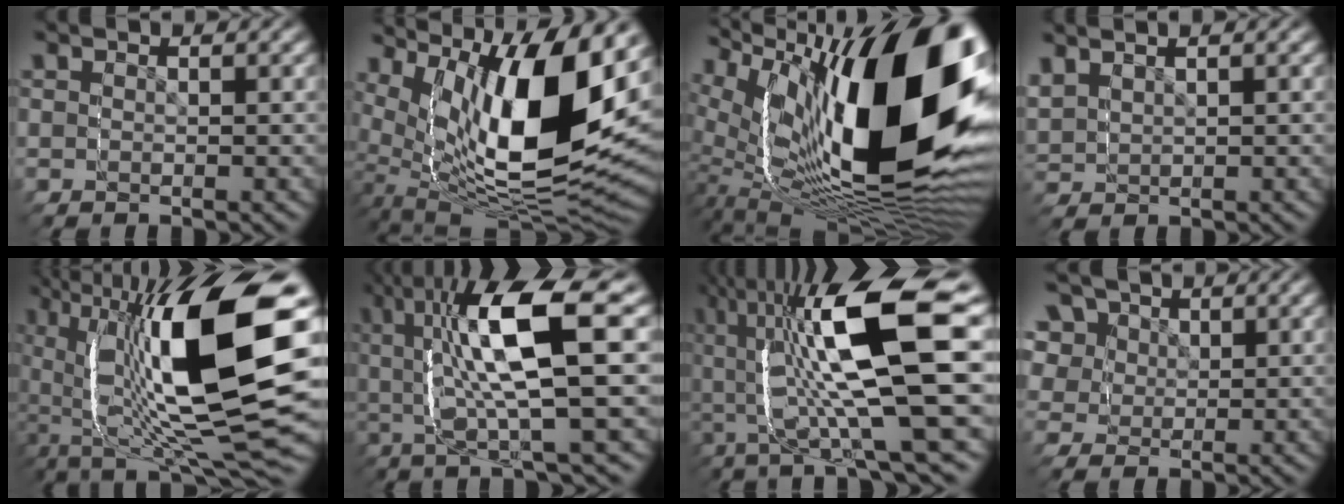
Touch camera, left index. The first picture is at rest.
{"total": 14.8, "force": [1.4, 9.7, 11.1], "torque": [-0.229, -0.015, 0.032]}
{"total": 21.5, "force": [-0.1, 11.5, 18.2], "torque": [-0.286, -0.005, 0.006]}
{"total": 2.7, "force": [1.1, 2.4, 0.3], "torque": [-0.038, -0.007, 0.027]}
{"total": 13.3, "force": [-0.6, 5.4, 12.1], "torque": [-0.175, 0.015, -0.008]}
{"total": 10.6, "force": [3.0, 4.8, 8.9], "torque": [-0.153, 0.028, 0.040]}
{"total": 12.5, "force": [1.3, 5.6, 11.1], "torque": [-0.197, 0.019, 0.015]}
{"total": 8.9, "force": [3.2, 7.9, 2.7], "torque": [-0.081, -0.023, 0.050]}